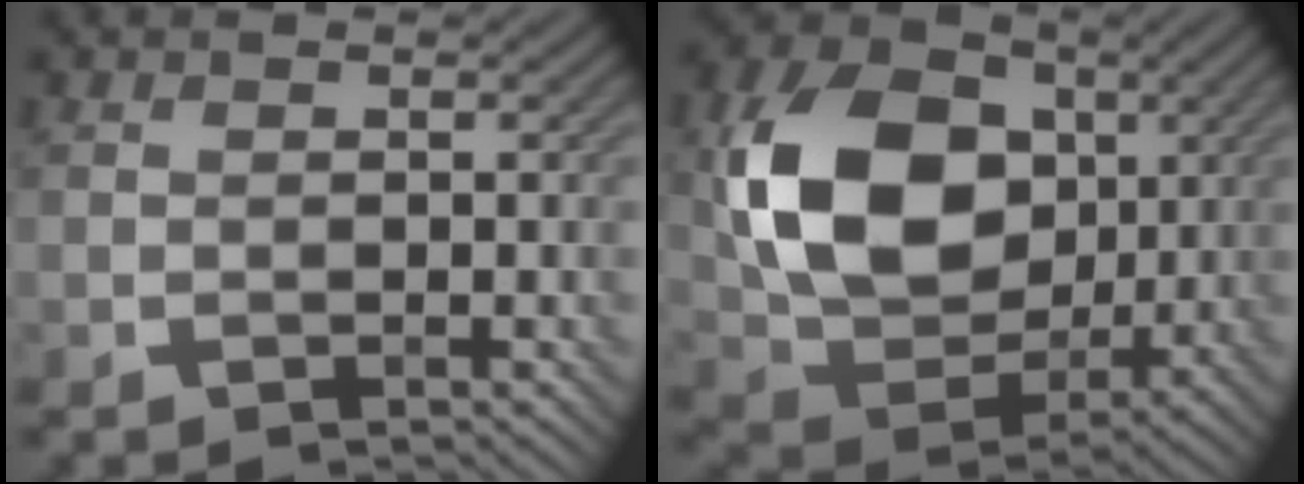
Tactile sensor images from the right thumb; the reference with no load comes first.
{"total": 13.9, "force": [2.2, 10.3, 9.1], "torque": [-0.185, 0.004, 0.044]}